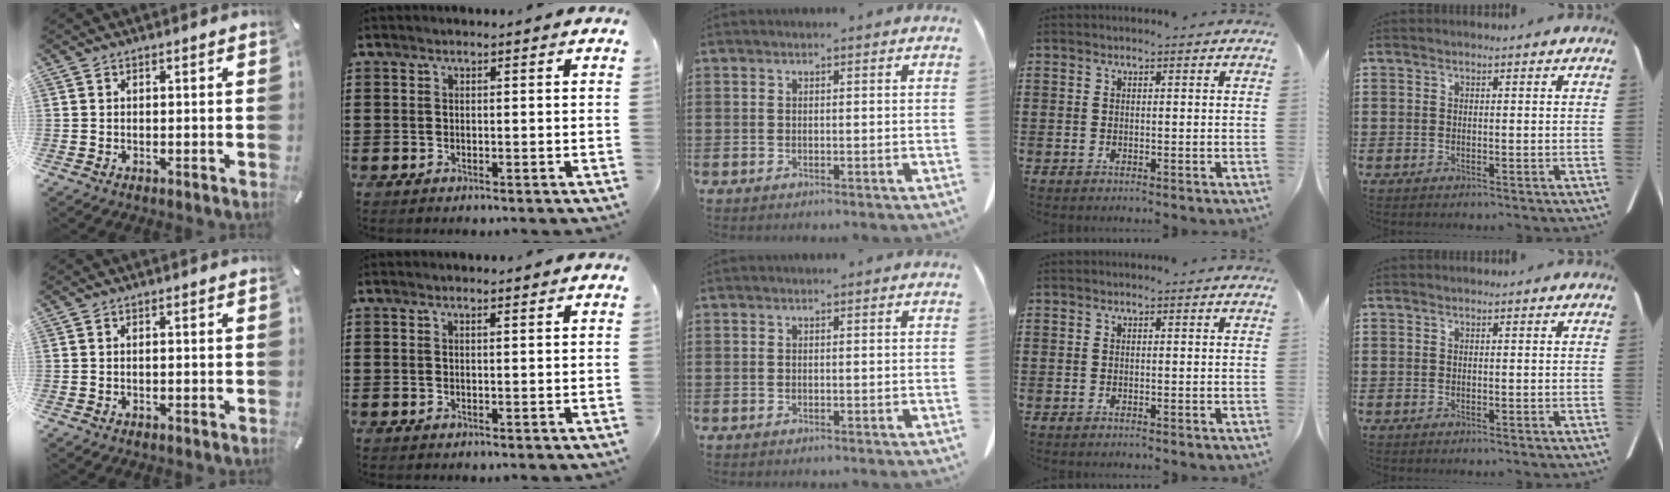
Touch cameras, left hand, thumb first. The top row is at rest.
{"thumb": {"total": 0.6, "force": [-0.1, 0.3, 0.6], "torque": [-0.011, 0.000, -0.002]}, "index": {"total": 0.6, "force": [0.4, 0.0, 0.4], "torque": [-0.010, -0.001, 0.009]}}